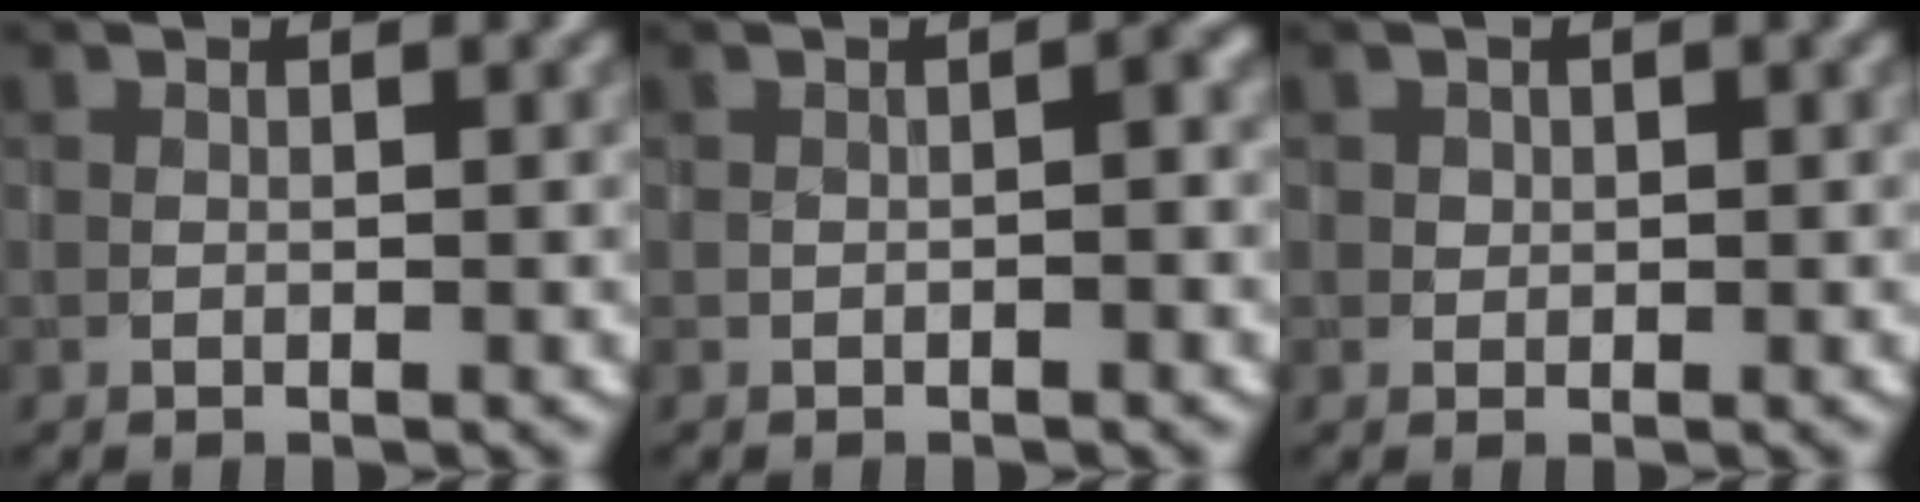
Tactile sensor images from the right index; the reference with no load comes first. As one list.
[{"total": 1.1, "force": [-0.3, 0.5, 1.0], "torque": [-0.020, 0.005, -0.003]}, {"total": 0.6, "force": [0.1, 0.6, 0.1], "torque": [0.002, -0.003, 0.002]}]